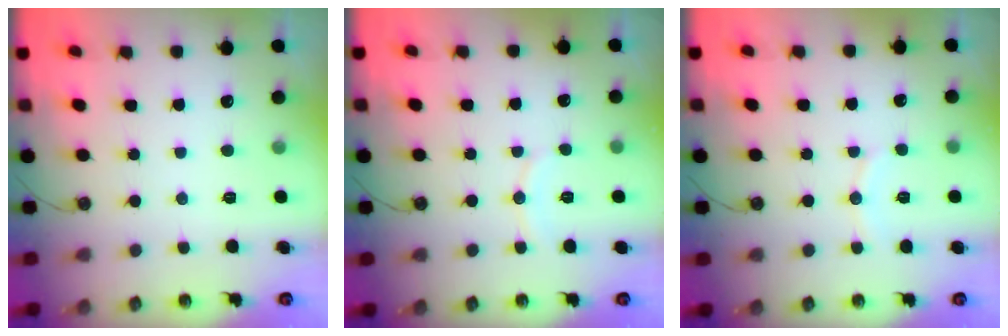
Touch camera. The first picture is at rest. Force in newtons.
{"total": 5.8, "press": 5.8, "slide": 0.6}
{"total": 5.8, "press": 5.8, "slide": 0.5}